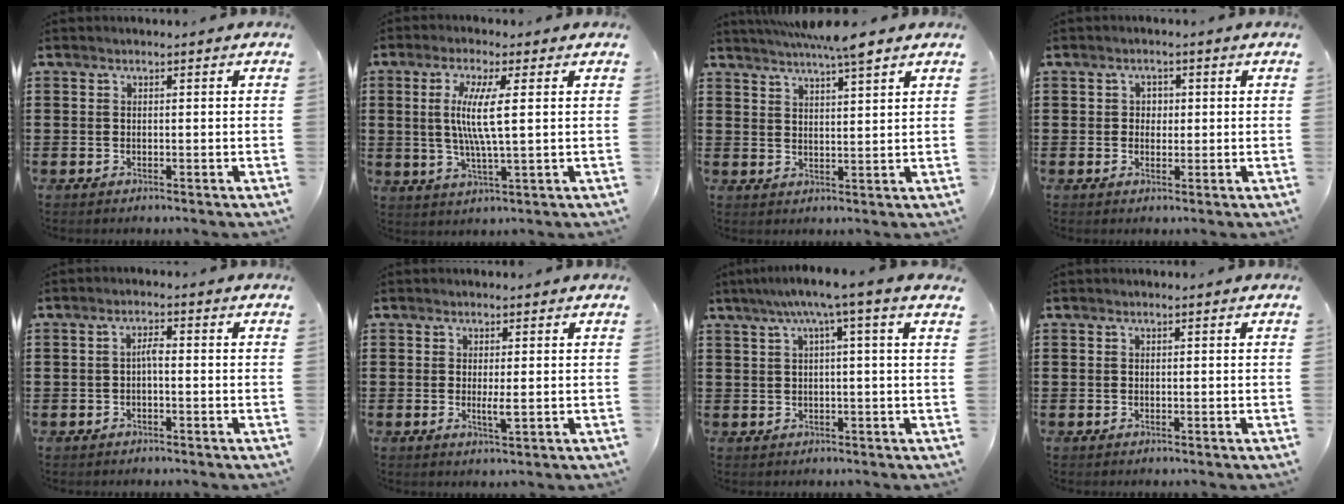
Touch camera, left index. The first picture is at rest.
{"total": 7.6, "force": [1.3, 0.7, 7.4], "torque": [-0.150, -0.007, 0.017]}
{"total": 5.4, "force": [4.7, 0.0, 2.6], "torque": [-0.063, -0.006, 0.083]}
{"total": 1.9, "force": [0.2, 1.7, 0.8], "torque": [-0.013, 0.006, -0.001]}
{"total": 1.9, "force": [-0.6, 0.7, 1.7], "torque": [-0.037, 0.006, -0.014]}
{"total": 2.3, "force": [0.0, 0.3, 2.3], "torque": [-0.042, -0.005, 0.002]}
{"total": 4.8, "force": [2.2, -0.8, 4.2], "torque": [-0.085, -0.002, 0.032]}
{"total": 0.0}